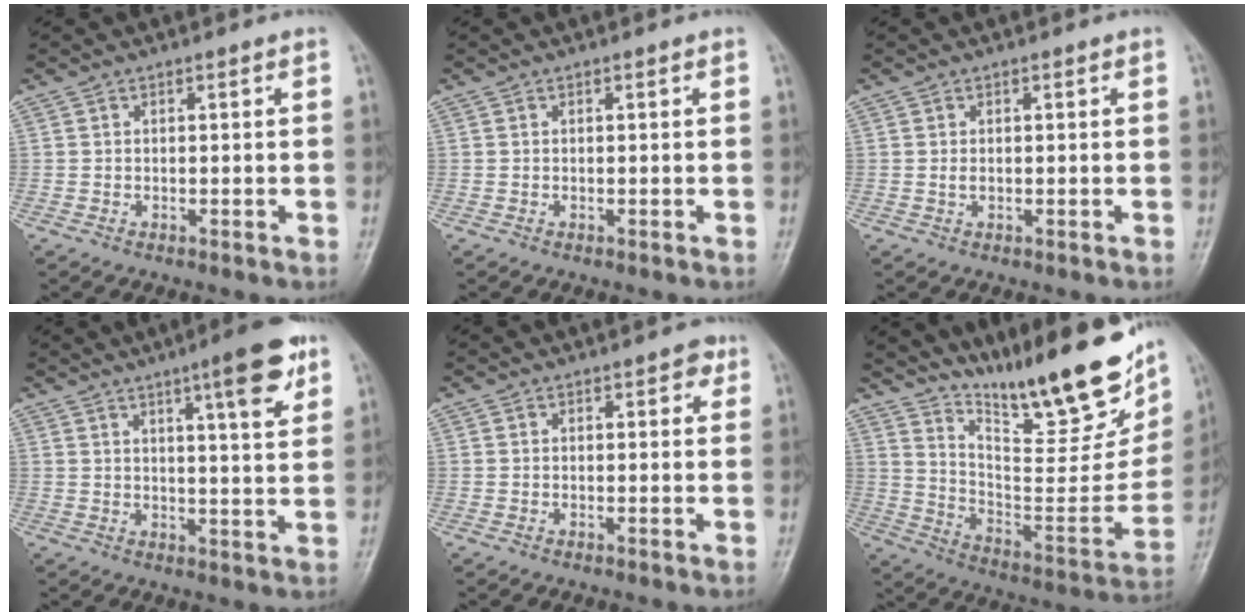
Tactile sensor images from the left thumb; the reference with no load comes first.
{"total": 0.0}
{"total": 1.2, "force": [0.3, 0.6, 1.0], "torque": [-0.017, 0.002, 0.008]}
{"total": 10.5, "force": [5.7, 1.9, 8.5], "torque": [-0.106, -0.026, 0.076]}
{"total": 2.3, "force": [1.2, 1.2, 1.6], "torque": [-0.007, 0.000, 0.010]}
{"total": 25.8, "force": [19.0, 6.2, 16.4], "torque": [-0.215, -0.102, 0.299]}